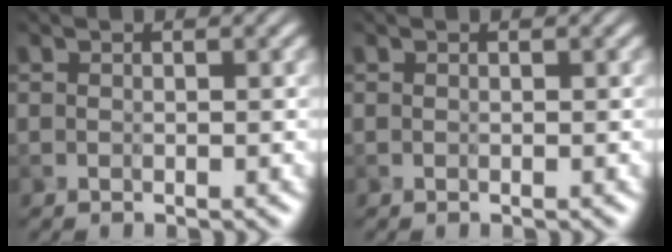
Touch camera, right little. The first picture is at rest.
{"total": 0.0}